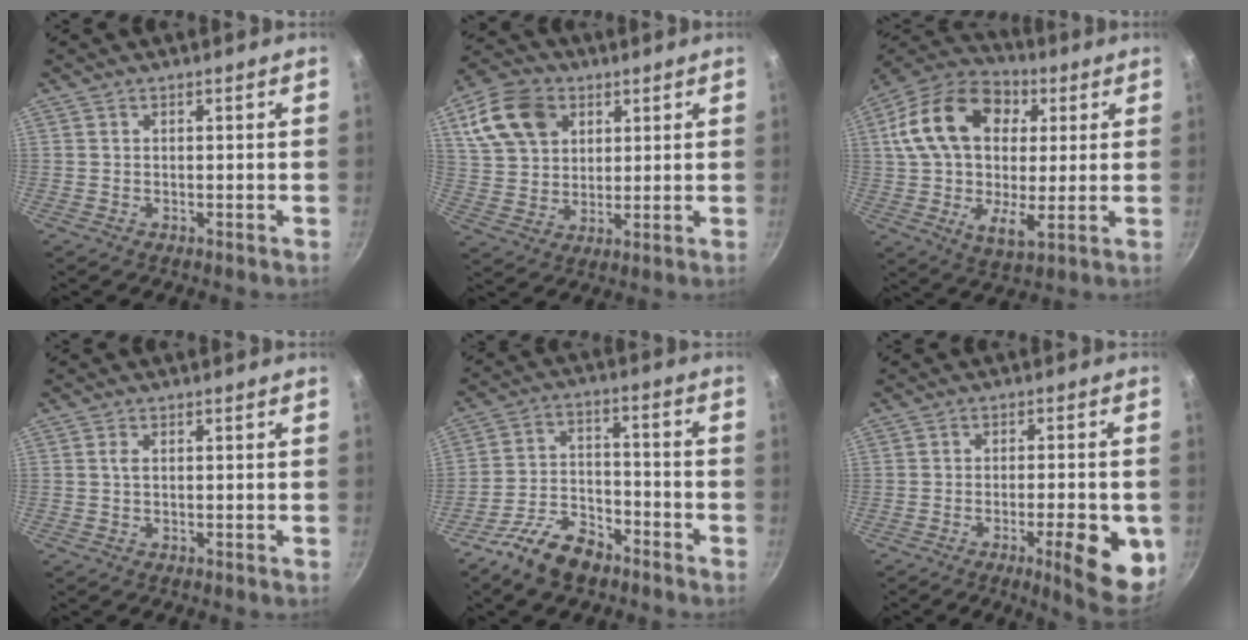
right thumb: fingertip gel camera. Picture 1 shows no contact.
{"total": 13.6, "force": [5.6, 10.0, 7.4], "torque": [-0.121, 0.000, 0.105]}
{"total": 21.6, "force": [5.5, 13.7, 15.9], "torque": [-0.262, 0.001, 0.076]}
{"total": 1.0, "force": [0.2, 0.5, 0.8], "torque": [-0.017, 0.001, 0.003]}
{"total": 10.8, "force": [-7.6, 5.3, 5.5], "torque": [-0.083, 0.059, -0.144]}
{"total": 12.2, "force": [-3.8, 3.6, 11.1], "torque": [-0.122, 0.005, -0.046]}